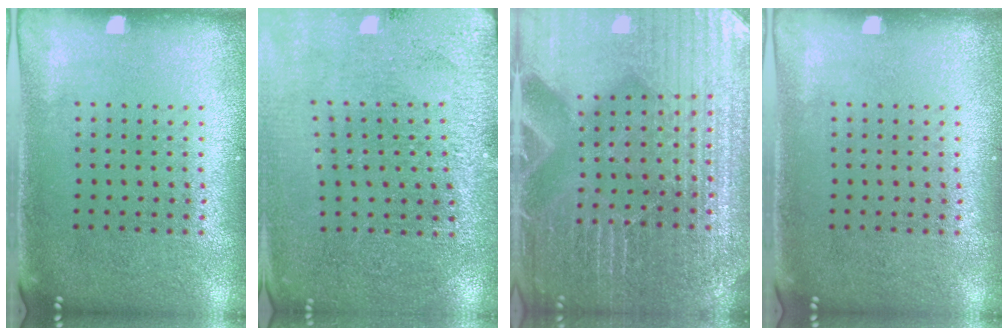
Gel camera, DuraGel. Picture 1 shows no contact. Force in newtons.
{"total": 2.8, "press": 2.8, "slide": 0.2}
{"total": 5.2, "press": 4.8, "slide": 1.8}
{"total": 0.0}